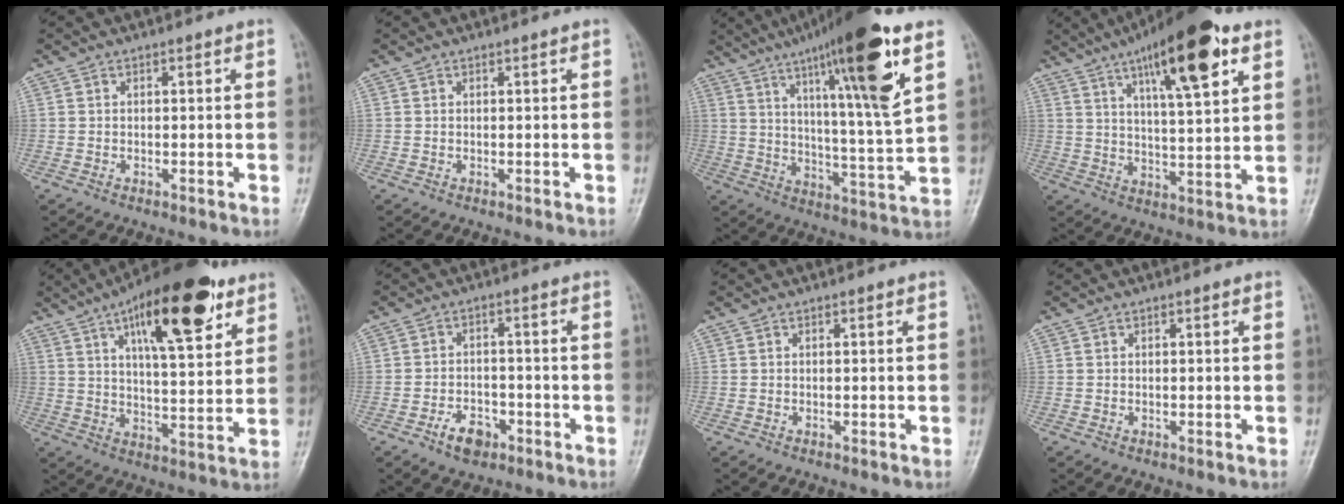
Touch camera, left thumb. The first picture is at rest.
{"total": 0.0}
{"total": 20.5, "force": [10.8, 2.0, 17.2], "torque": [-0.261, -0.043, 0.171]}
{"total": 17.9, "force": [9.2, 4.8, 14.6], "torque": [-0.208, -0.026, 0.144]}
{"total": 20.7, "force": [10.8, 7.4, 16.0], "torque": [-0.217, -0.031, 0.166]}
{"total": 5.5, "force": [-3.1, 3.4, 2.9], "torque": [-0.035, 0.022, -0.052]}
{"total": 0.0}
{"total": 0.0}